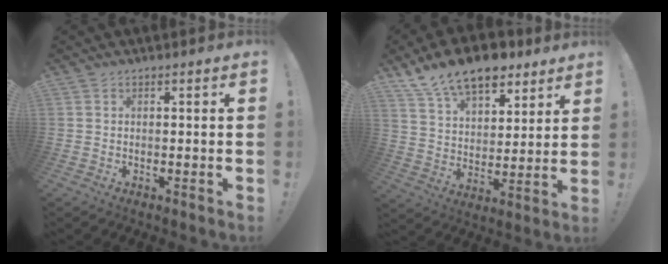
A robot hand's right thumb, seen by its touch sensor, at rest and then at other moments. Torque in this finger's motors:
{"motor_torque": [1.48, 2.44, 0.89, 0.89, 0.07]}